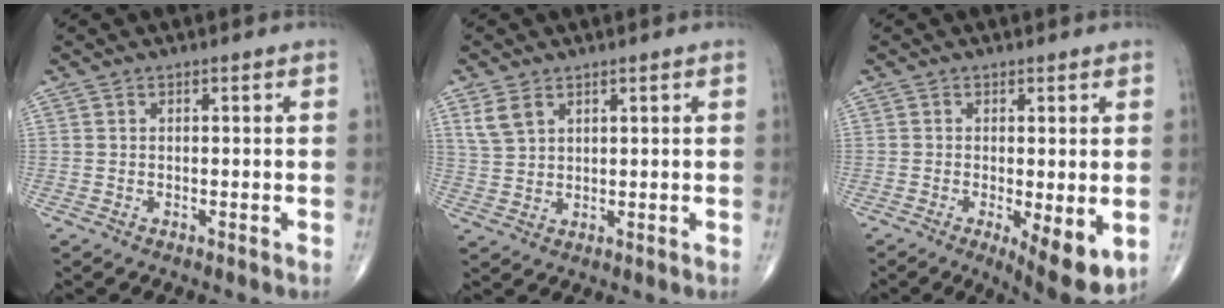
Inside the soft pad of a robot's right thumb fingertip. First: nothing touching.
{"total": 4.2, "force": [2.4, 2.6, 2.3], "torque": [-0.044, -0.006, 0.057]}
{"total": 8.7, "force": [-2.1, 2.7, 8.0], "torque": [-0.116, -0.024, -0.027]}